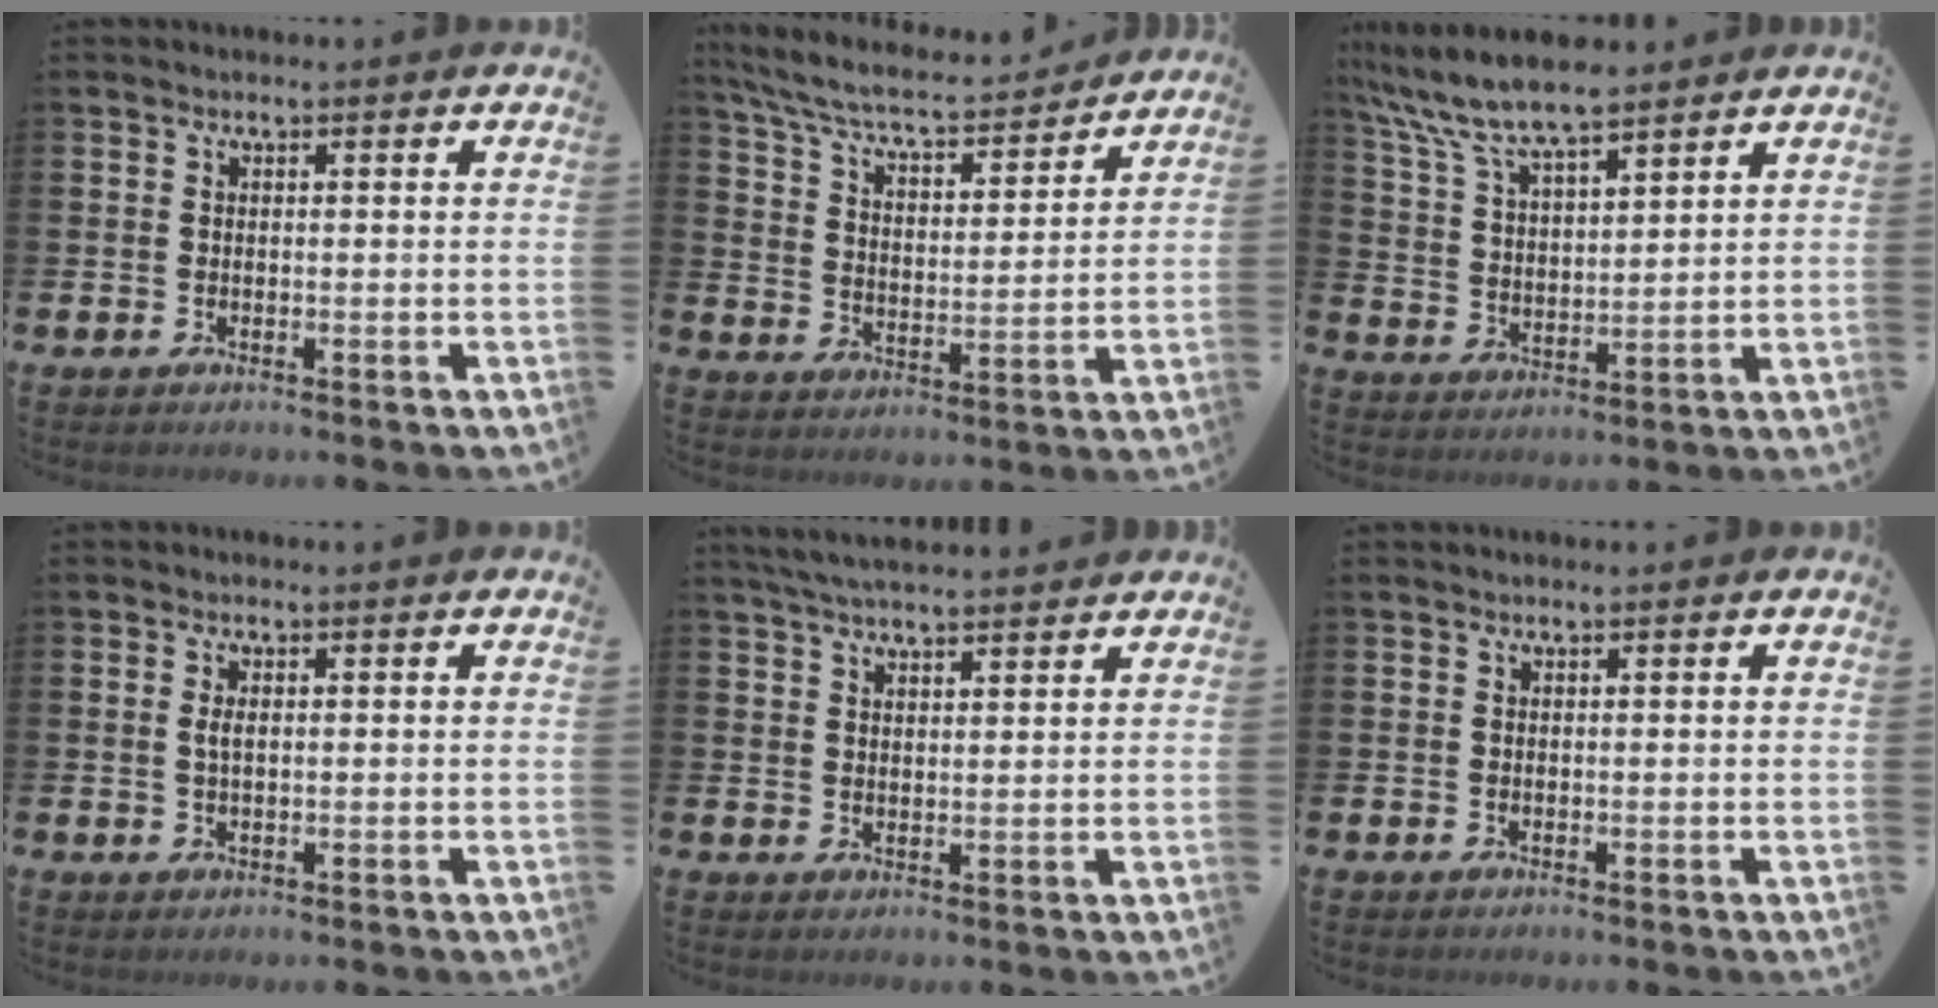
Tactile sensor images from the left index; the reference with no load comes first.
{"total": 7.0, "force": [6.5, 1.2, 2.4], "torque": [-0.085, -0.046, 0.109]}
{"total": 8.7, "force": [7.9, 1.5, 3.2], "torque": [-0.097, -0.030, 0.144]}
{"total": 1.6, "force": [0.3, 0.7, 1.4], "torque": [-0.019, 0.002, 0.001]}
{"total": 4.5, "force": [4.3, 0.5, 1.1], "torque": [-0.033, -0.011, 0.080]}
{"total": 0.0}